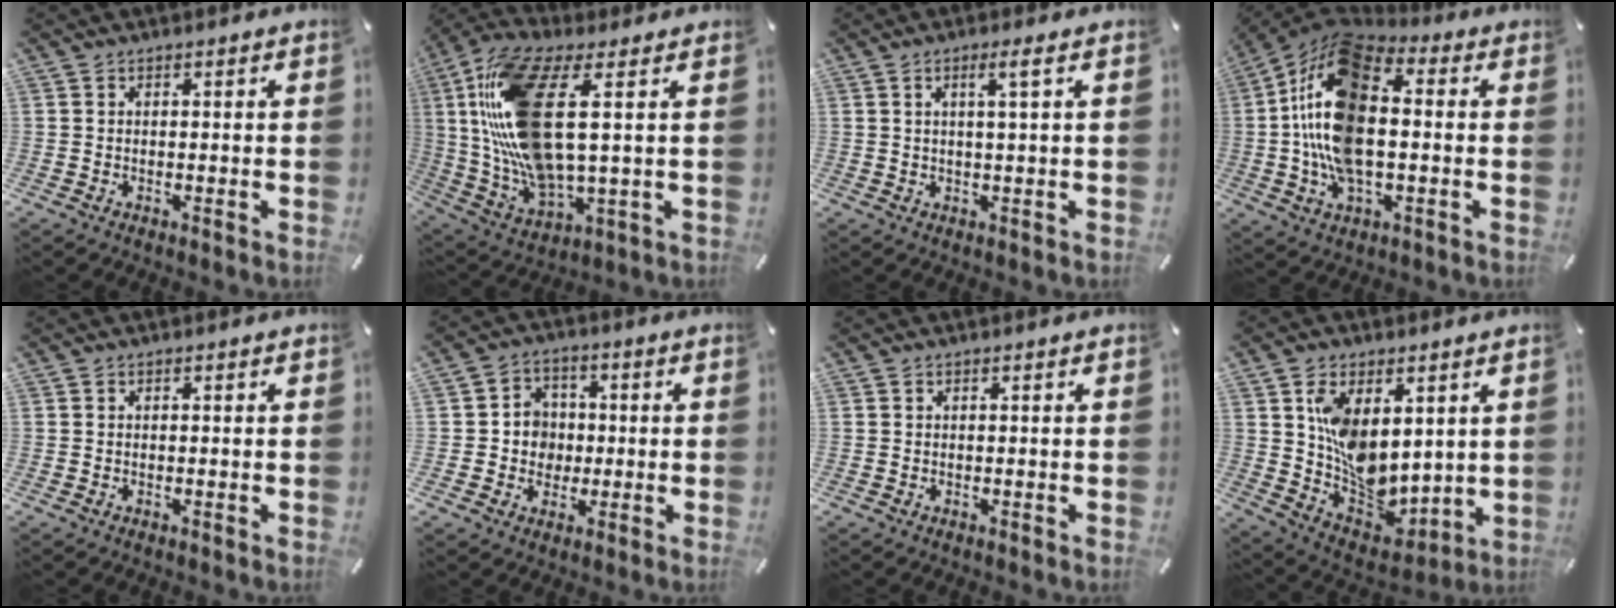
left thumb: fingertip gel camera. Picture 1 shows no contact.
{"total": 18.7, "force": [5.2, 7.3, 16.5], "torque": [-0.371, -0.023, 0.083]}
{"total": 3.6, "force": [1.3, 0.0, 3.3], "torque": [-0.066, -0.001, 0.019]}
{"total": 19.9, "force": [0.6, 10.5, 16.9], "torque": [-0.364, -0.006, 0.007]}
{"total": 0.0}
{"total": 6.3, "force": [-0.6, 6.1, 1.2], "torque": [-0.021, 0.011, -0.011]}
{"total": 0.0}
{"total": 12.2, "force": [2.5, 9.4, 7.3], "torque": [-0.120, -0.021, 0.061]}